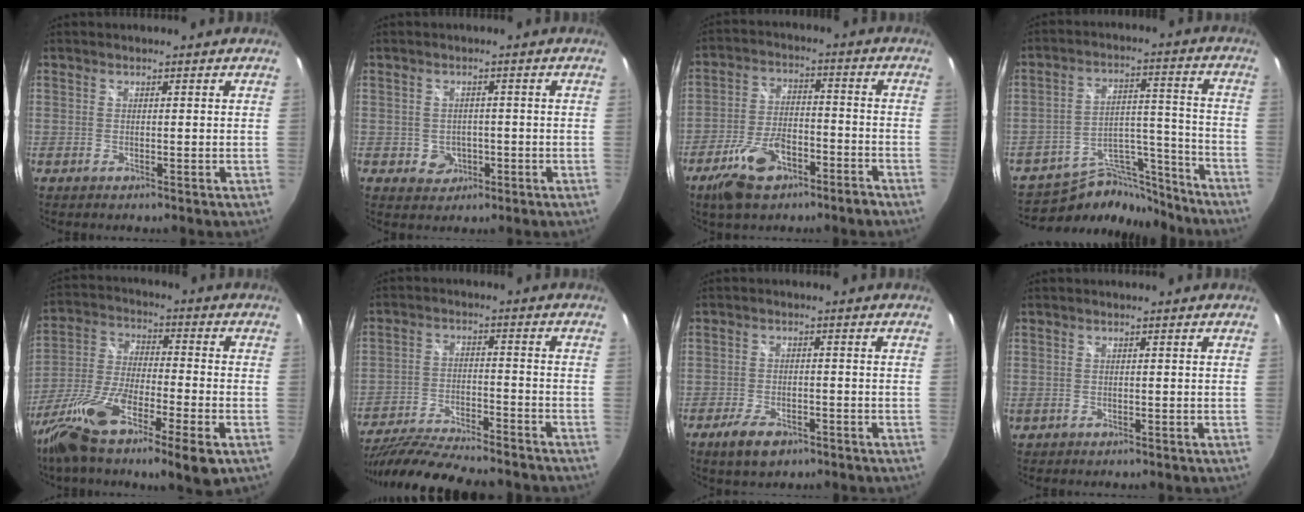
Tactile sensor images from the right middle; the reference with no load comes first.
{"total": 3.7, "force": [-0.9, 3.4, 1.0], "torque": [-0.025, 0.004, -0.004]}
{"total": 11.3, "force": [-7.4, 5.1, 6.8], "torque": [-0.152, -0.001, -0.125]}
{"total": 15.4, "force": [-13.9, 5.6, 3.5], "torque": [-0.061, 0.046, -0.204]}
{"total": 18.4, "force": [-10.7, 3.8, 14.5], "torque": [-0.292, -0.052, -0.199]}
{"total": 20.8, "force": [-18.0, 3.8, 9.8], "torque": [-0.189, -0.038, -0.280]}
{"total": 5.9, "force": [-3.8, 2.9, 3.5], "torque": [-0.083, -0.007, -0.061]}
{"total": 1.3, "force": [-0.1, 1.2, 0.6], "torque": [-0.008, 0.002, 0.001]}